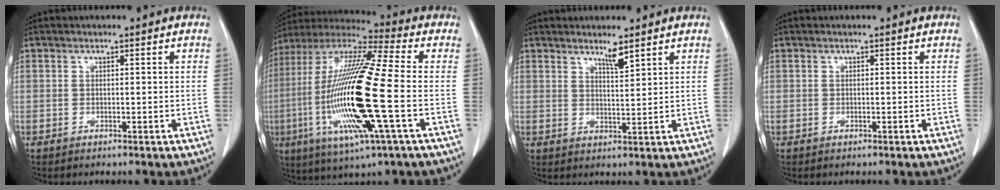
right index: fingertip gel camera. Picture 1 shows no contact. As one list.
[{"total": 22.1, "force": [-4.0, 1.7, 21.7], "torque": [-0.469, -0.021, -0.081]}, {"total": 2.9, "force": [2.4, 0.0, 1.7], "torque": [-0.034, -0.009, 0.044]}, {"total": 0.0}]